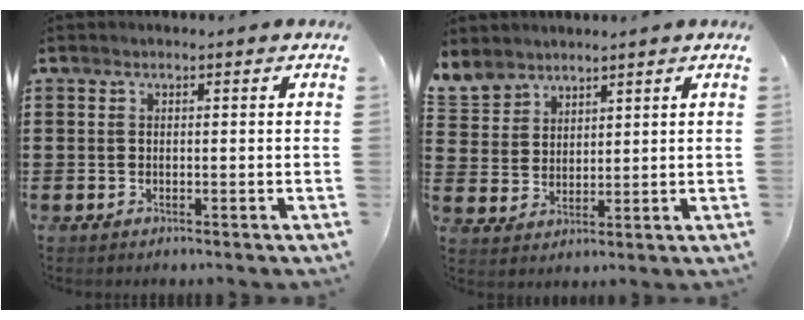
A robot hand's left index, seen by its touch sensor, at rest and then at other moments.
{"total": 4.9, "force": [4.1, 2.8, 0.3], "torque": [-0.030, -0.006, 0.078]}